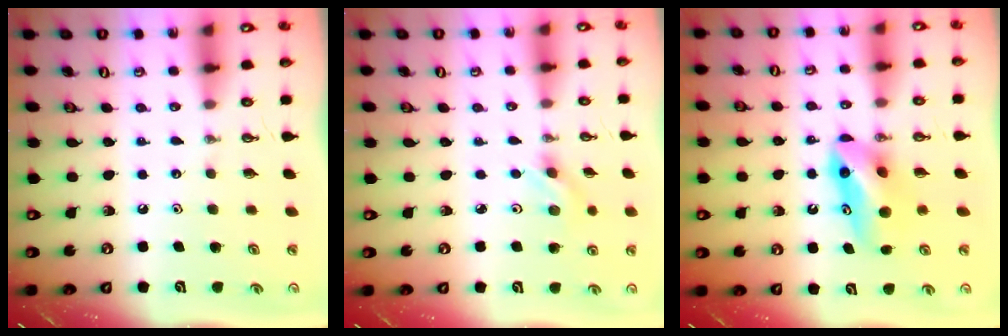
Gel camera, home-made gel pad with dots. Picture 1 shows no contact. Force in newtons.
{"total": 2.6, "press": 2.3, "slide": 1.3}
{"total": 9.2, "press": 8.5, "slide": 3.6}